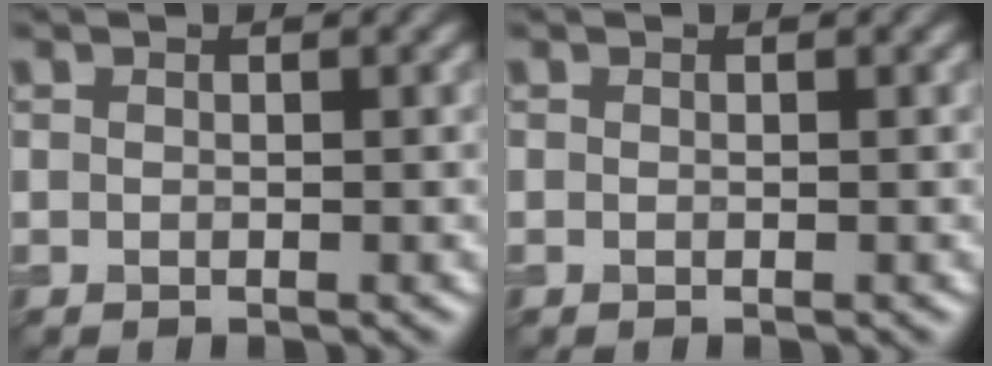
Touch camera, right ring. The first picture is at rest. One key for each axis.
{"total": 0.0}